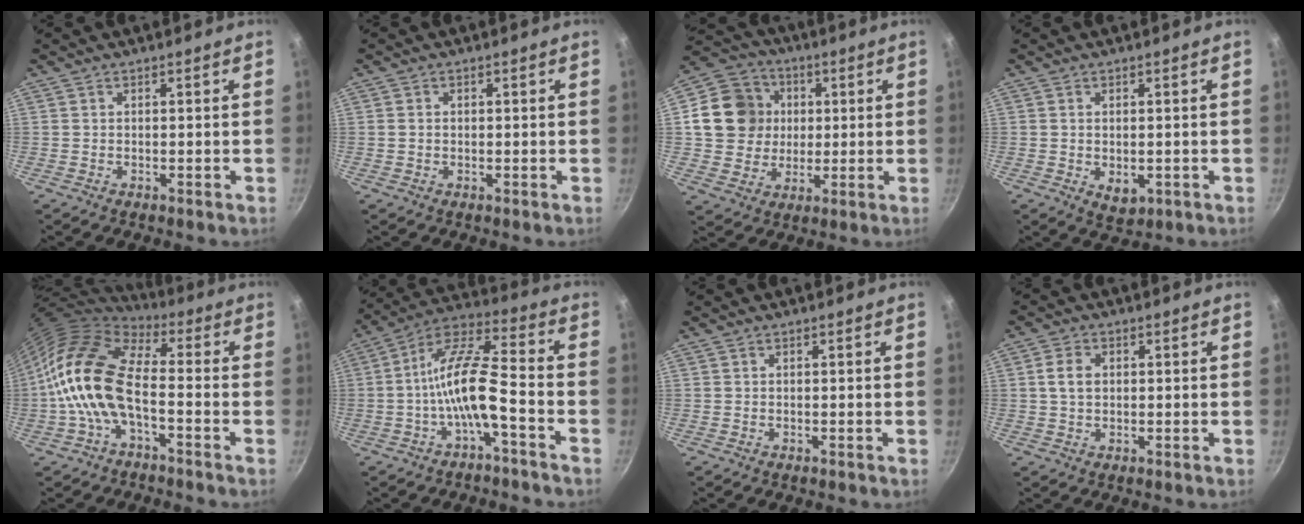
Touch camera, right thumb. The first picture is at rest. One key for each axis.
{"total": 1.1, "fx": 0.0, "fy": 1.0, "fz": 0.5, "tx": -0.007, "ty": 0.006, "tz": 0.000}
{"total": 14.0, "fx": 2.2, "fy": 12.6, "fz": 5.8, "tx": -0.080, "ty": 0.013, "tz": 0.035}
{"total": 3.8, "fx": -0.6, "fy": 2.5, "fz": 2.8, "tx": -0.043, "ty": -0.012, "tz": -0.004}
{"total": 13.9, "fx": -3.0, "fy": 6.9, "fz": 11.7, "tx": -0.213, "ty": 0.030, "tz": -0.069}
{"total": 12.2, "fx": -4.3, "fy": 3.4, "fz": 11.0, "tx": -0.215, "ty": 0.046, "tz": -0.084}
{"total": 0.0}
{"total": 3.8, "fx": 0.5, "fy": 2.8, "fz": 2.5, "tx": -0.040, "ty": 0.007, "tz": 0.007}